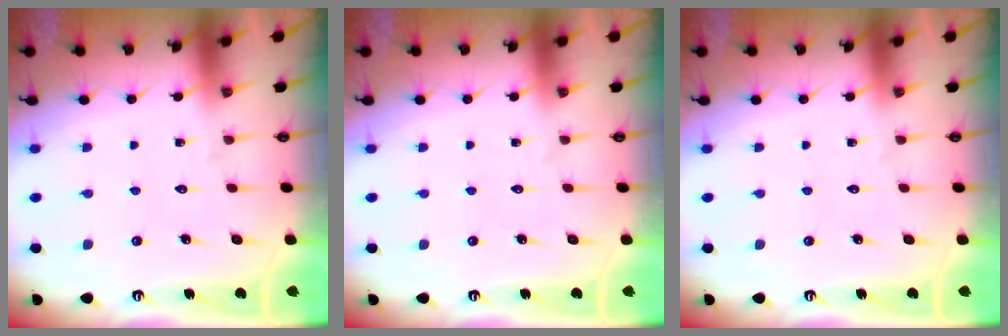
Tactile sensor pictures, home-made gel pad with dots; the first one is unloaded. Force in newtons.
{"total": 0.0}
{"total": 0.0}